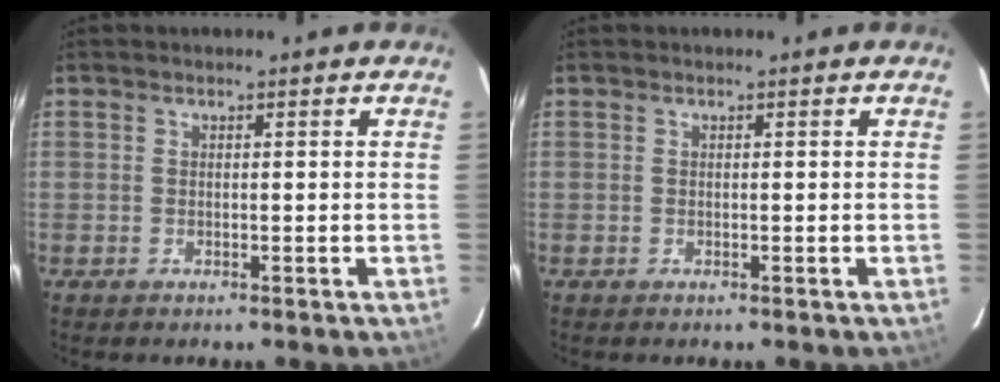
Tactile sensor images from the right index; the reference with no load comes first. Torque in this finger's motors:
{"motor_torque": [0.00, 0.00, 0.00, 0.00]}